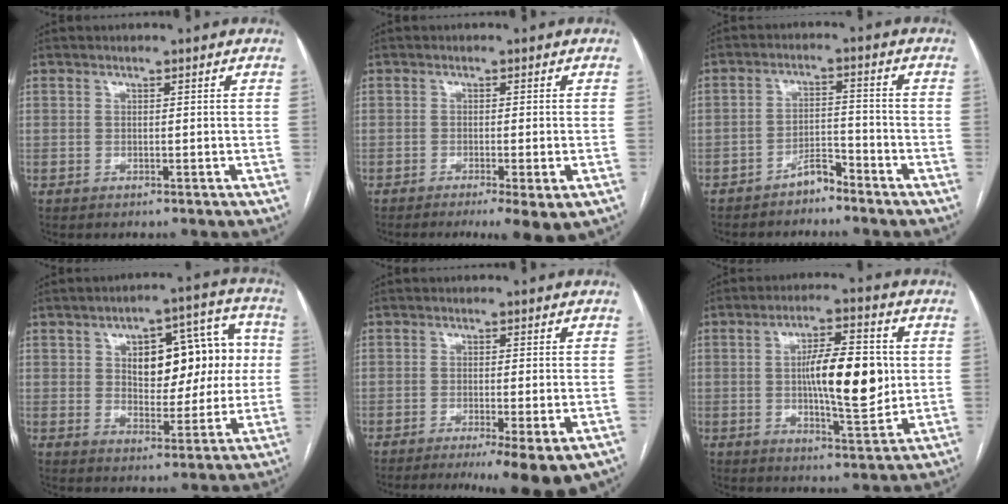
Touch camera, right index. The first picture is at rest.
{"total": 5.9, "force": [-3.4, 0.7, 4.8], "torque": [-0.063, -0.016, -0.050]}
{"total": 3.8, "force": [-3.4, 1.0, 1.6], "torque": [-0.025, 0.002, -0.060]}
{"total": 13.9, "force": [2.2, 6.6, 12.0], "torque": [-0.155, 0.041, 0.043]}
{"total": 9.3, "force": [-5.9, 1.0, 7.1], "torque": [-0.089, -0.016, -0.088]}
{"total": 12.5, "force": [0.6, 3.1, 12.1], "torque": [-0.199, 0.005, 0.011]}